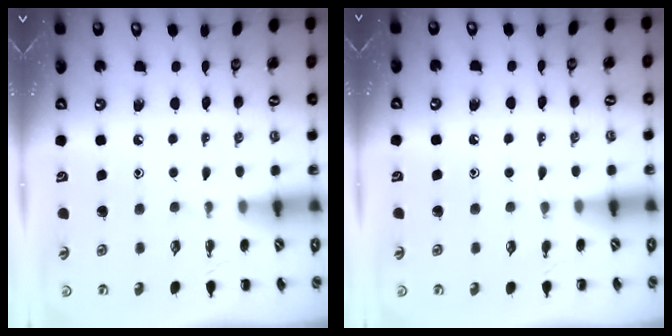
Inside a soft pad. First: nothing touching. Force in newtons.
{"total": 3.9, "press": 3.7, "slide": 1.4}